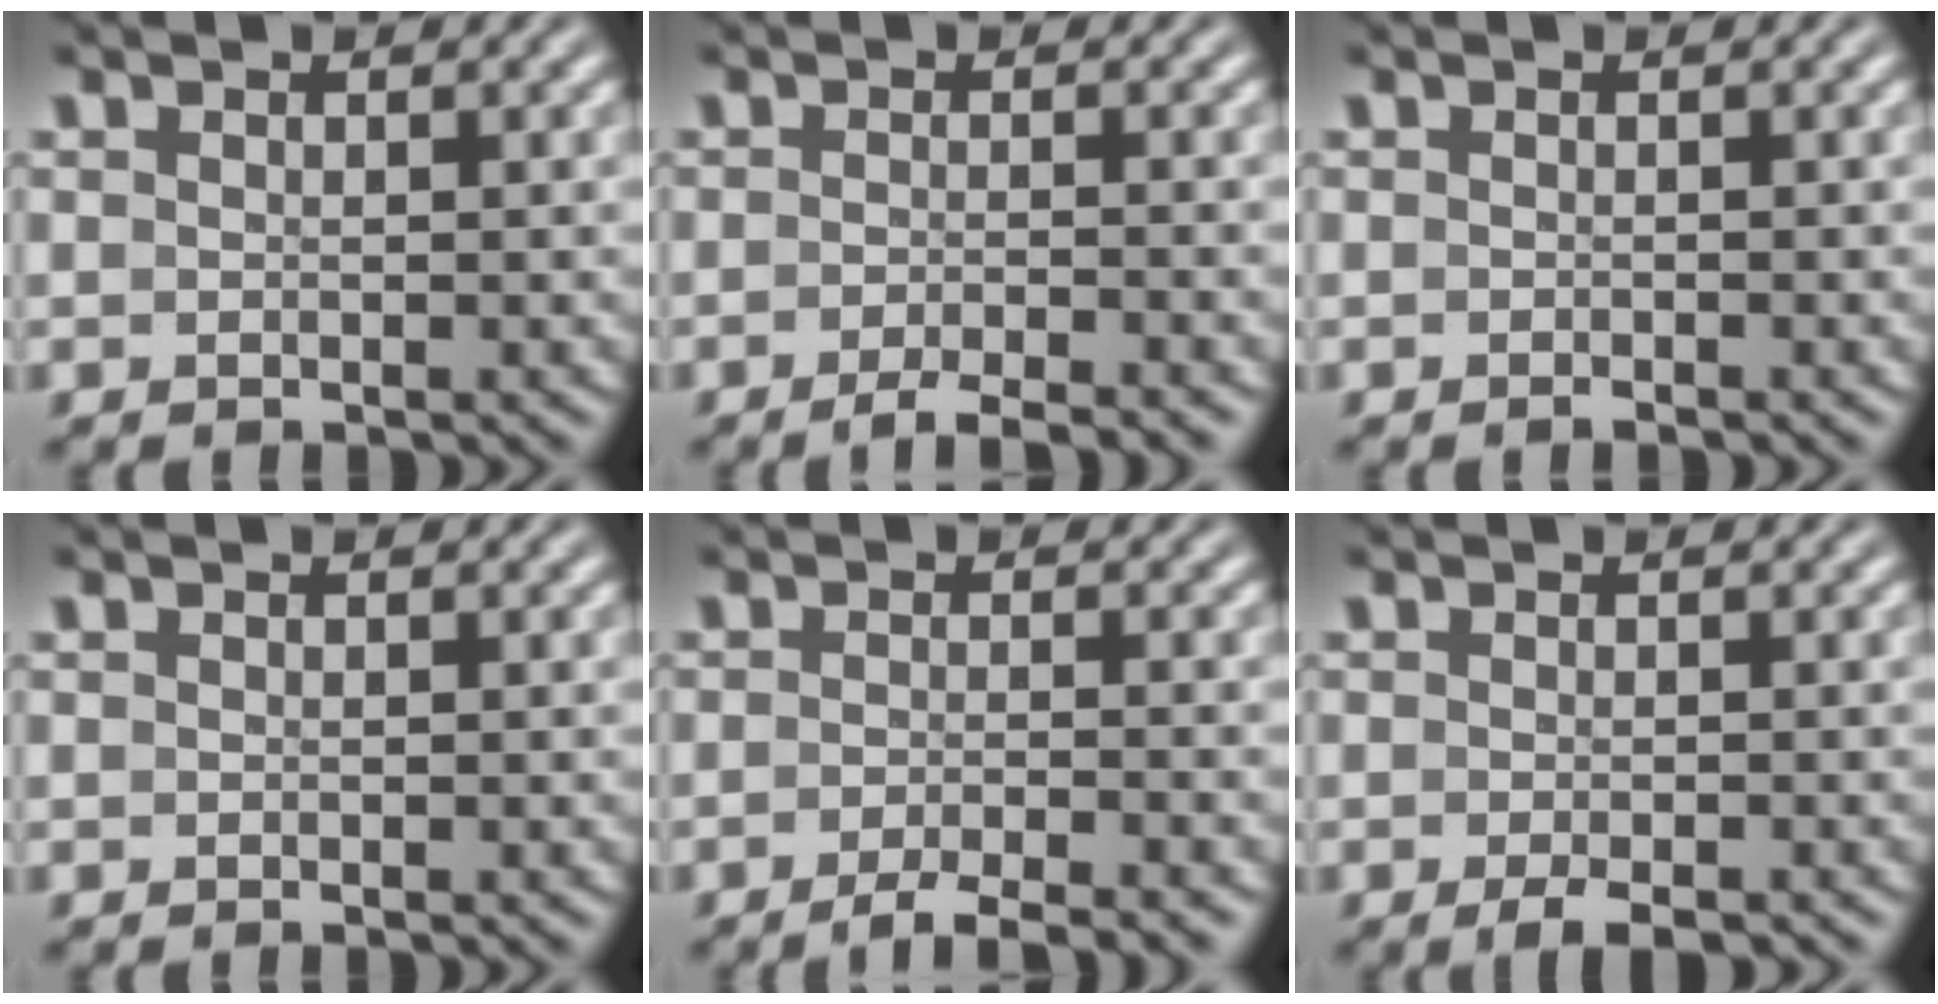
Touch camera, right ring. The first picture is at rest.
{"total": 3.2, "force": [-2.9, 0.0, 1.4], "torque": [-0.021, -0.001, -0.049]}
{"total": 0.5, "force": [-0.5, -0.2, 0.1], "torque": [0.001, 0.004, -0.011]}
{"total": 0.0}
{"total": 3.8, "force": [-3.3, 0.3, 1.8], "torque": [-0.027, -0.003, -0.054]}
{"total": 2.1, "force": [-1.7, 0.4, 1.2], "torque": [-0.020, -0.003, -0.025]}